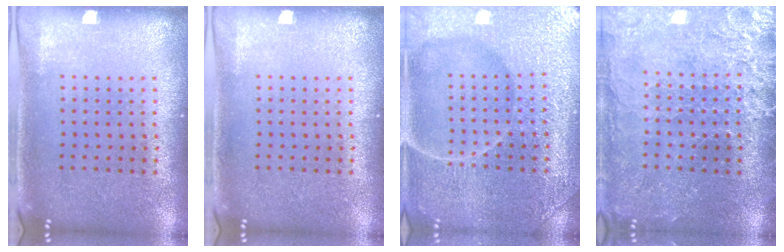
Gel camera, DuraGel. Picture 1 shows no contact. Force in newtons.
{"total": 0.0}
{"total": 7.4, "press": 7.4, "slide": 1.0}
{"total": 3.7, "press": 3.4, "slide": 1.5}